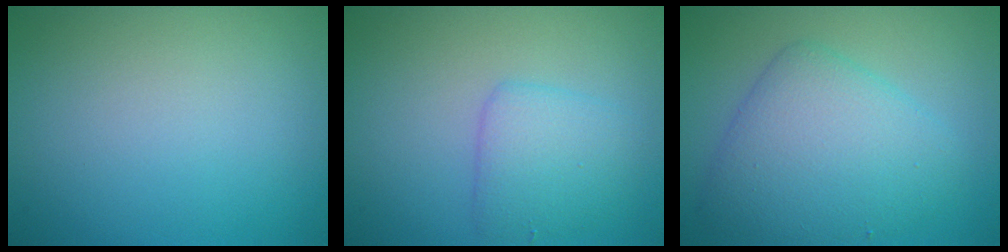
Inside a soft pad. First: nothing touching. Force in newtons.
{"total": 2.9, "press": 2.9, "slide": 0.1}
{"total": 5.7, "press": 5.7, "slide": 0.2}